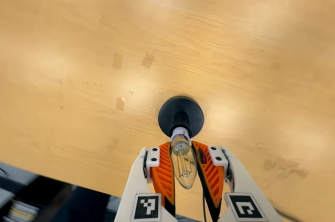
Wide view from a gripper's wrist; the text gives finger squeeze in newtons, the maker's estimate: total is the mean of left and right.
{"total": 18.9, "left": 17.8, "right": 19.9}